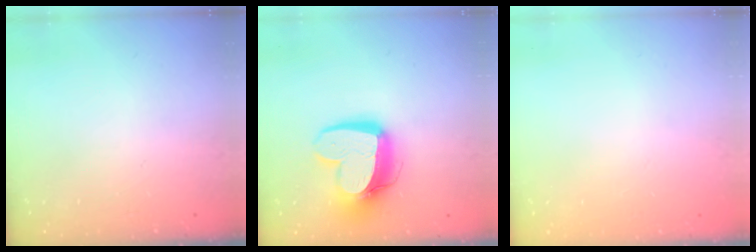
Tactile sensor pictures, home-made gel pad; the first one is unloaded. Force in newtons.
{"total": 15.2, "press": 15.2, "slide": 1.4}
{"total": 0.0}